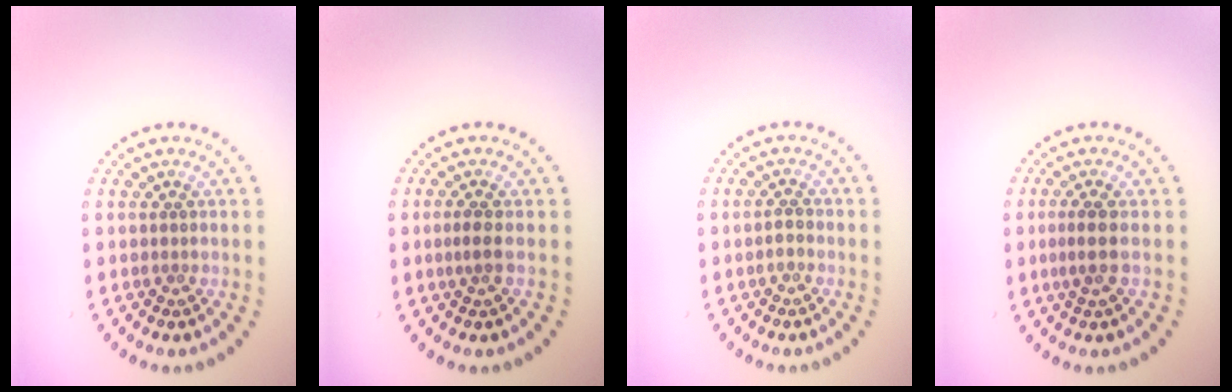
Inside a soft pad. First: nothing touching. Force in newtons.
{"total": 1.2, "press": 1.0, "slide": 0.7}
{"total": 0.8, "press": 0.8, "slide": 0.3}
{"total": 1.8, "press": 1.4, "slide": 1.1}